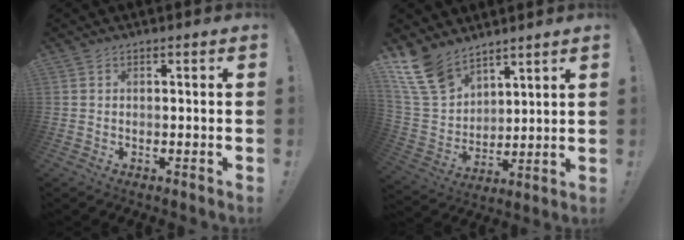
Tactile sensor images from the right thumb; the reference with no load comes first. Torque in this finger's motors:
{"motor_torque": [0.25, 0.54, 0.81, 0.79, 0.02]}